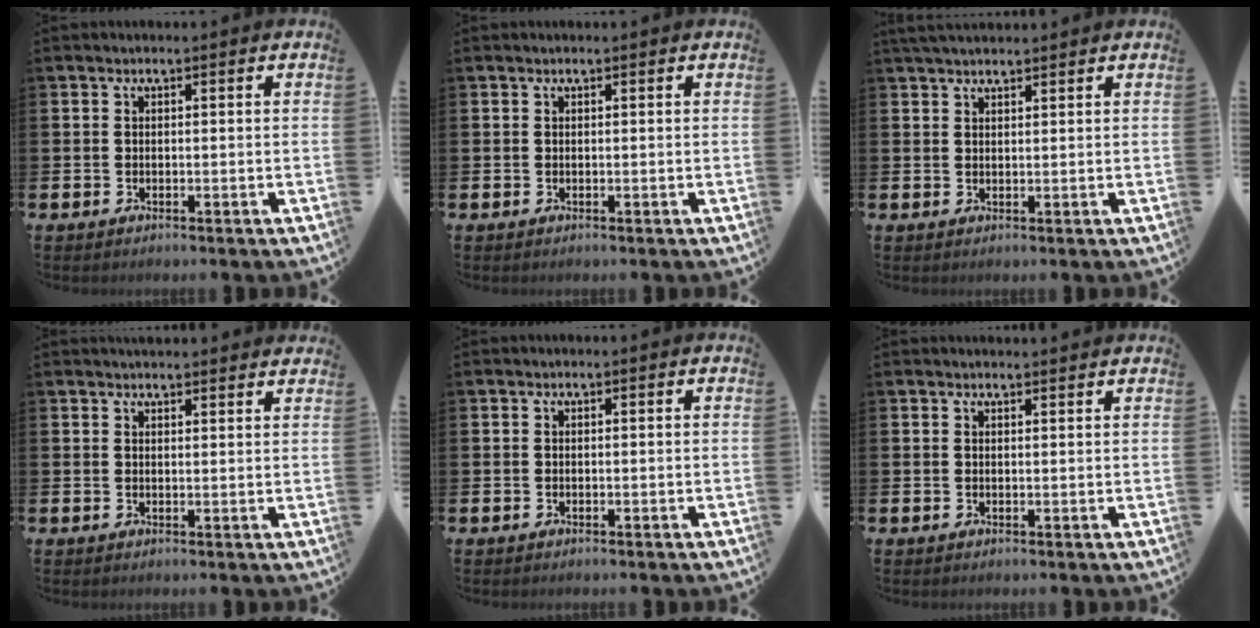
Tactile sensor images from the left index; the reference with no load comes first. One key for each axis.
{"total": 0.0}
{"total": 2.4, "fx": 2.3, "fy": 0.5, "fz": 0.7, "tx": -0.016, "ty": -0.003, "tz": 0.041}
{"total": 2.3, "fx": 2.3, "fy": 0.1, "fz": 0.1, "tx": -0.003, "ty": -0.011, "tz": 0.041}
{"total": 0.0}
{"total": 1.2, "fx": 1.2, "fy": -0.1, "fz": 0.1, "tx": 0.008, "ty": -0.008, "tz": 0.019}